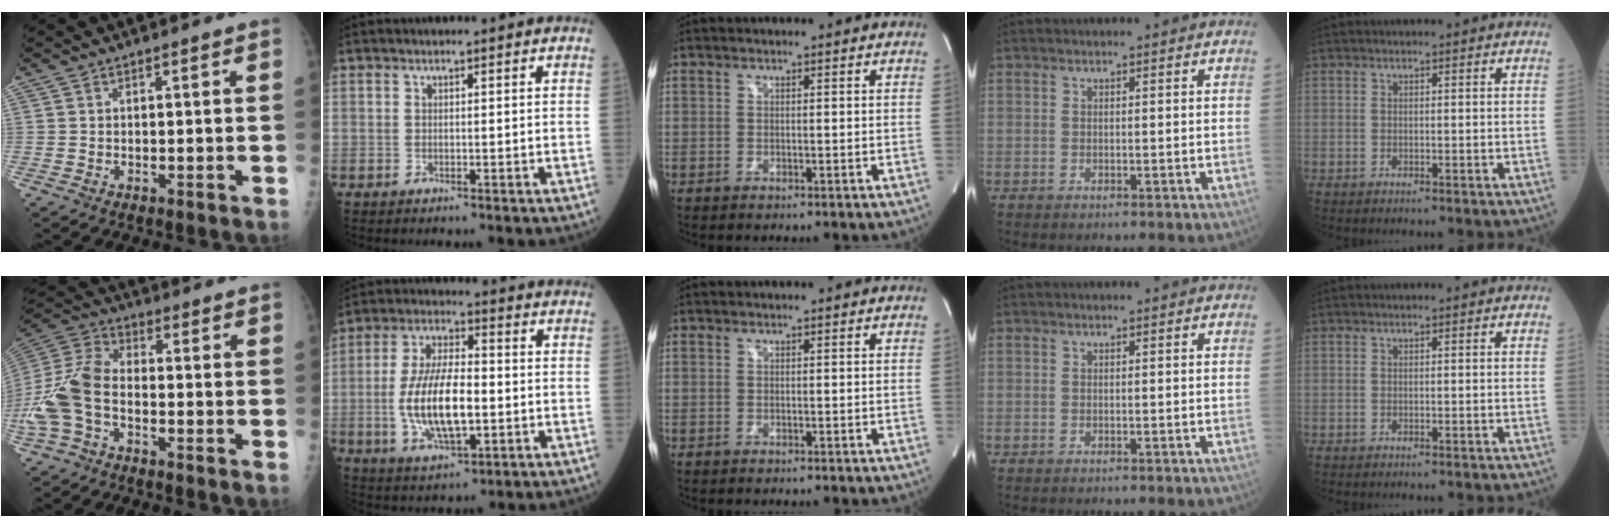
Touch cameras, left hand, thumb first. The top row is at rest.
{"thumb": {"total": 11.4, "force": [-3.7, 6.8, 8.3], "torque": [-0.186, 0.030, -0.081]}, "index": {"total": 12.3, "force": [-1.9, 4.4, 11.4], "torque": [-0.234, 0.001, -0.032]}}